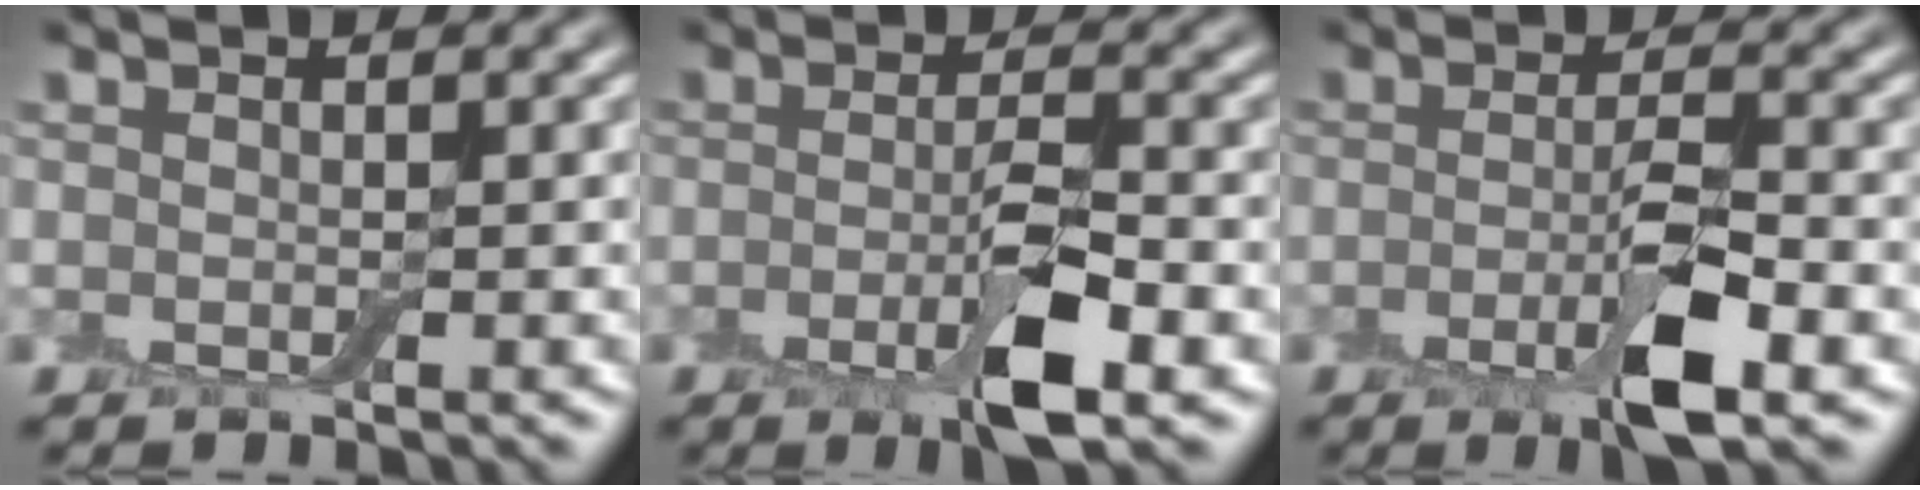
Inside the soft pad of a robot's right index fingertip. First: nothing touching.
{"total": 5.1, "force": [-1.7, 1.2, 4.6], "torque": [-0.081, -0.003, -0.034]}
{"total": 5.1, "force": [-1.8, 1.1, 4.6], "torque": [-0.080, -0.002, -0.036]}